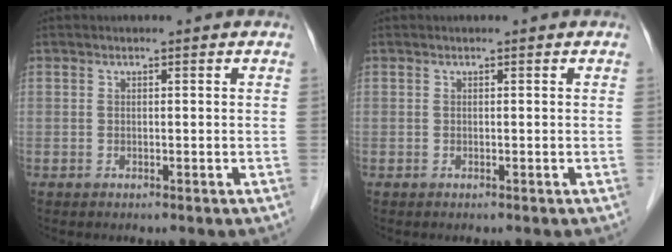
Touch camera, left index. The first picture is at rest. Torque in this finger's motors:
{"motor_torque": [0.00, 0.00, 0.01, 0.00]}